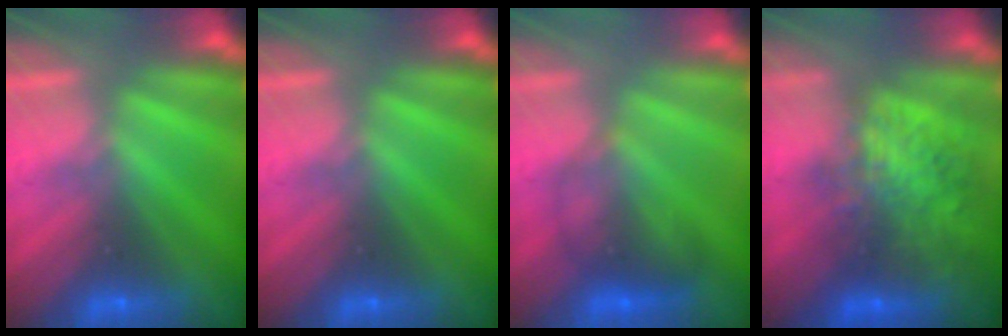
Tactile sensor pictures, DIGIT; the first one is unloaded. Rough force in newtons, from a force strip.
{"total": 0.0}
{"total": 2.0}
{"total": 5.8}